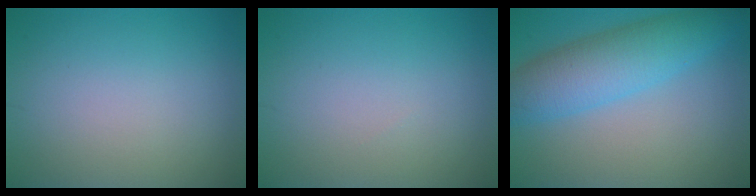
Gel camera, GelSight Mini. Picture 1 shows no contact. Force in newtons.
{"total": 0.0}
{"total": 6.5, "press": 6.5, "slide": 0.1}